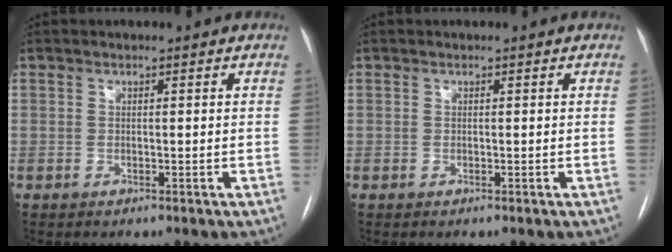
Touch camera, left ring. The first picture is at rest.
{"total": 0.0}